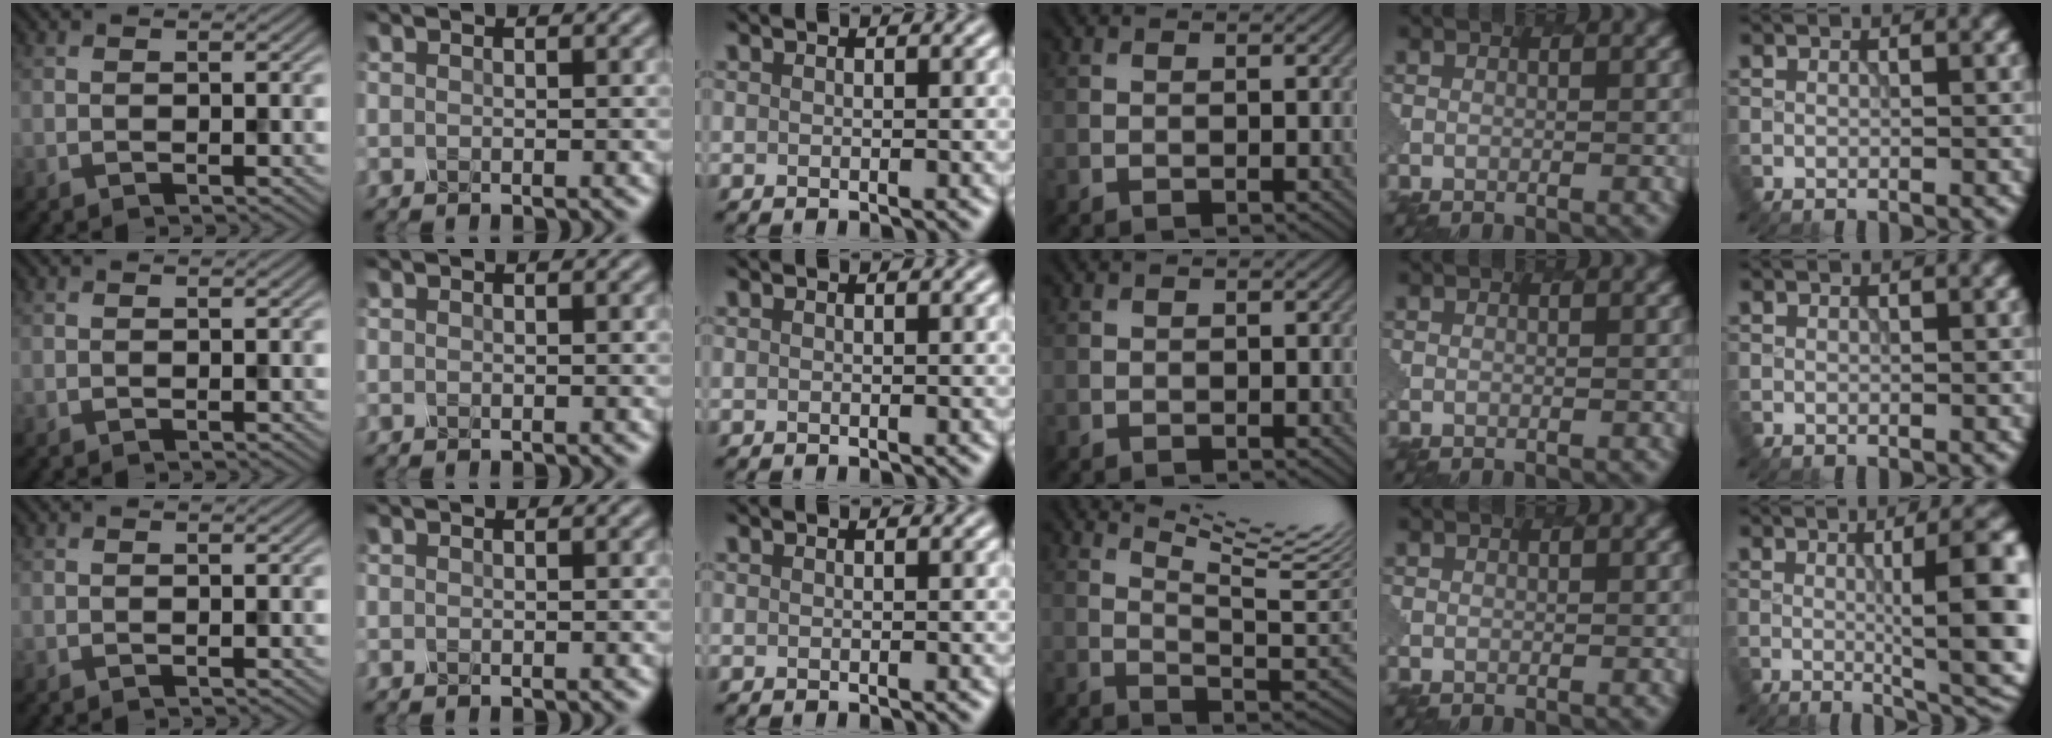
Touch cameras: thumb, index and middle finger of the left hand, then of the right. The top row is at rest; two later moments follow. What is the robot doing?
{"motion": "dispense", "object": "syringe"}